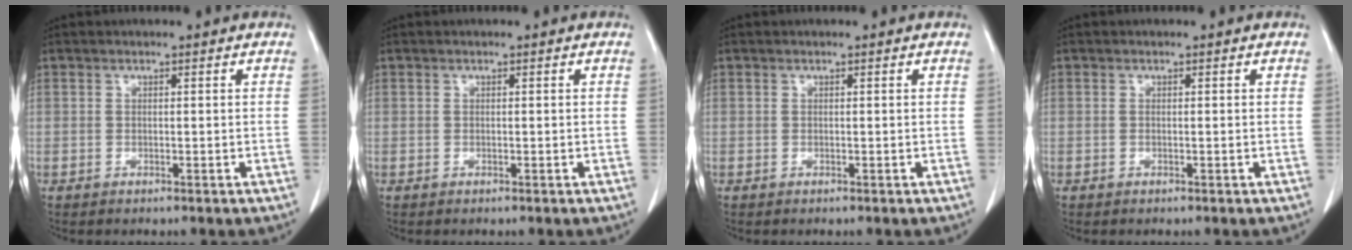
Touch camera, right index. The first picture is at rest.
{"total": 0.0}
{"total": 0.0}
{"total": 0.0}